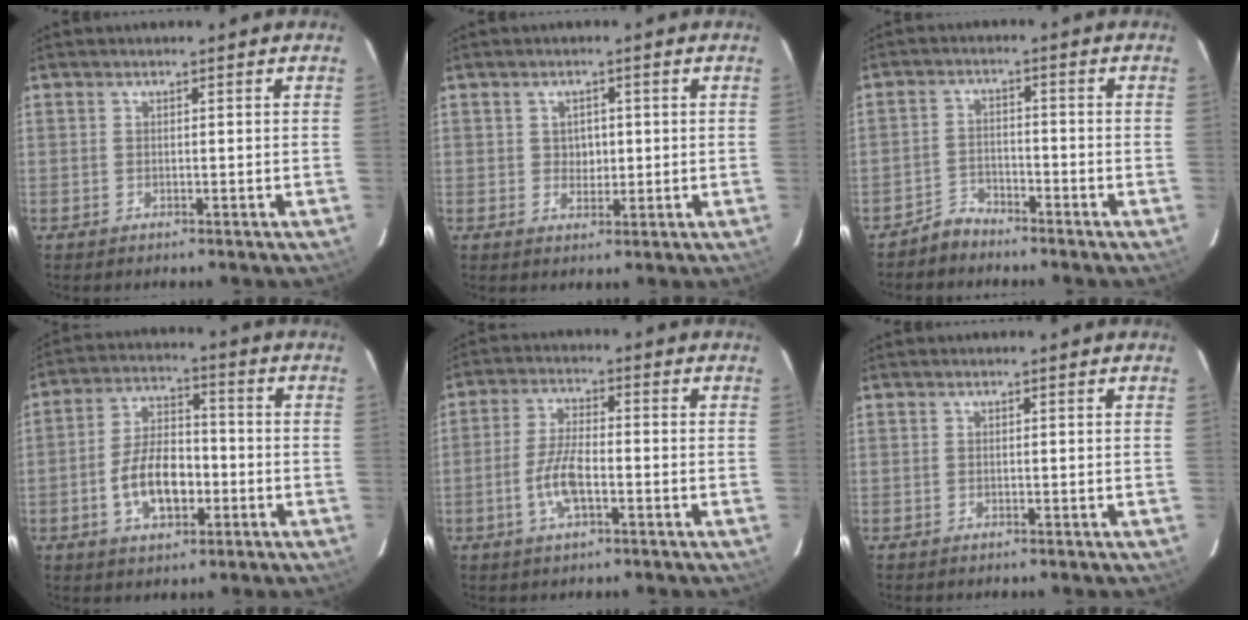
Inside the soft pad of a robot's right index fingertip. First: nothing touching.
{"total": 2.8, "force": [0.3, 2.5, 1.2], "torque": [-0.017, 0.005, 0.006]}
{"total": 3.7, "force": [-3.4, 1.4, -0.1], "torque": [-0.003, 0.010, -0.064]}
{"total": 10.6, "force": [-3.4, 5.7, 8.3], "torque": [-0.165, 0.014, -0.052]}
{"total": 7.0, "force": [-2.6, 2.4, 6.1], "torque": [-0.129, 0.002, -0.052]}
{"total": 0.0}